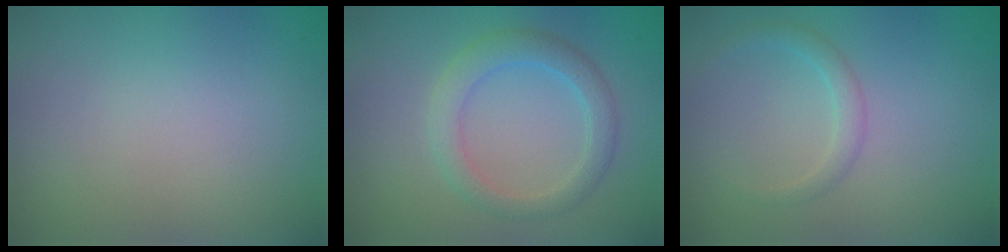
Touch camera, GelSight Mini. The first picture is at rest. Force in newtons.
{"total": 2.9, "press": 2.9, "slide": 0.4}
{"total": 1.4, "press": 1.4, "slide": 0.1}